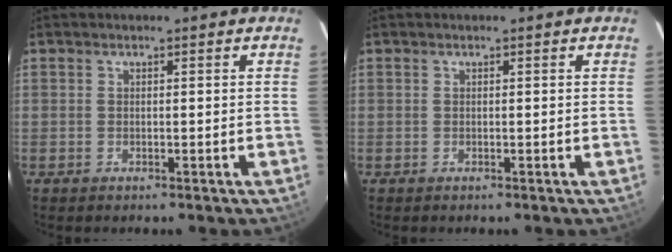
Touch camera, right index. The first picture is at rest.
{"total": 0.0}